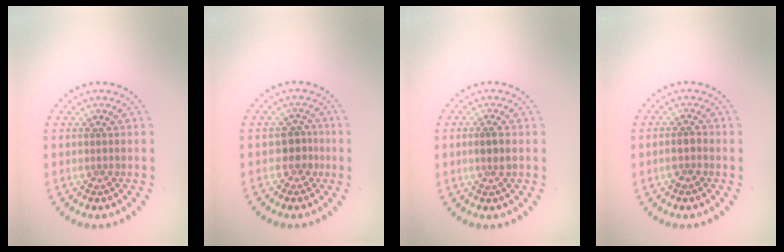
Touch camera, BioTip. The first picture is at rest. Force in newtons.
{"total": 1.9, "press": 1.6, "slide": 1.1}
{"total": 1.6, "press": 1.4, "slide": 0.7}
{"total": 1.5, "press": 1.3, "slide": 0.8}